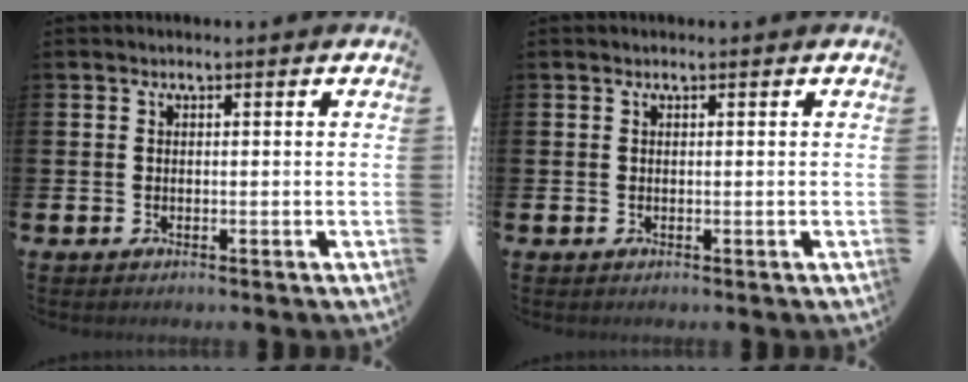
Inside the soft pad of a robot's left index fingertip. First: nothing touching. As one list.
[{"total": 0.0}]